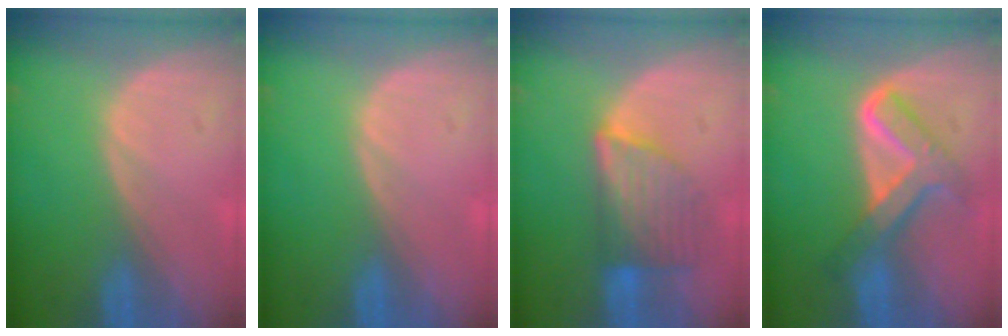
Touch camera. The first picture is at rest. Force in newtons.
{"total": 0.0}
{"total": 6.6, "press": 6.5, "slide": 1.0}
{"total": 6.9, "press": 6.9, "slide": 0.4}